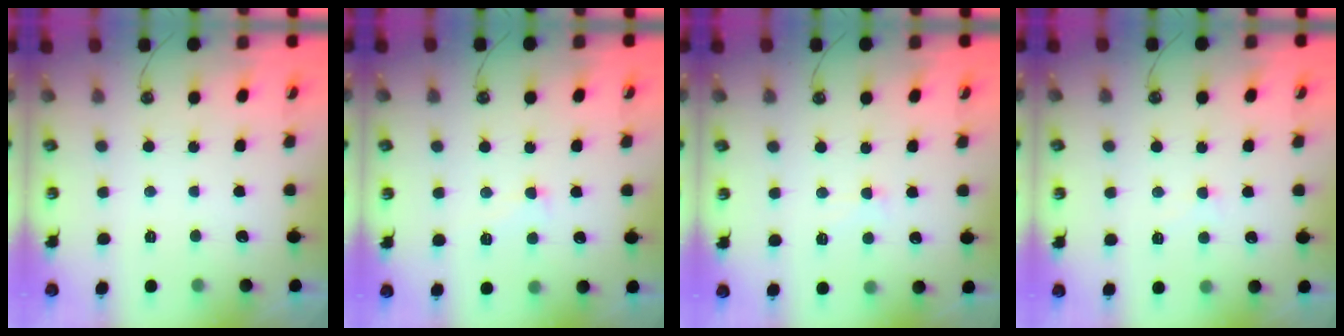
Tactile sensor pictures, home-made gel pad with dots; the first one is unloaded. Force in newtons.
{"total": 1.6, "press": 1.4, "slide": 0.8}
{"total": 0.7, "press": 0.1, "slide": 0.7}
{"total": 1.8, "press": 1.7, "slide": 0.5}